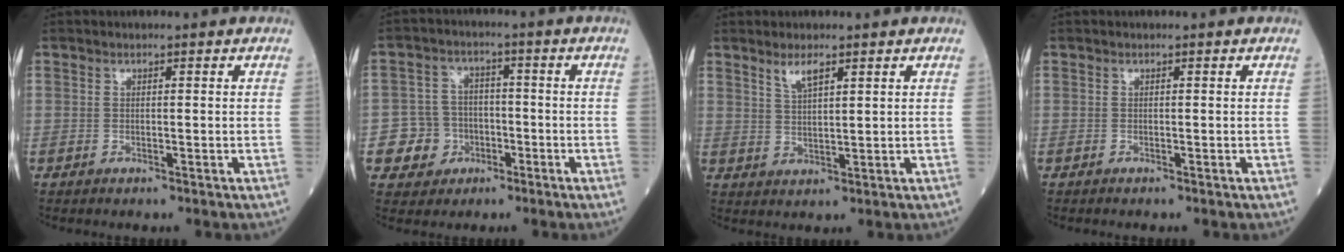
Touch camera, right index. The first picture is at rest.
{"total": 6.2, "force": [-2.3, 5.7, 0.7], "torque": [-0.007, 0.016, -0.035]}
{"total": 3.1, "force": [2.2, 0.6, 2.2], "torque": [-0.046, 0.002, 0.045]}
{"total": 0.0}